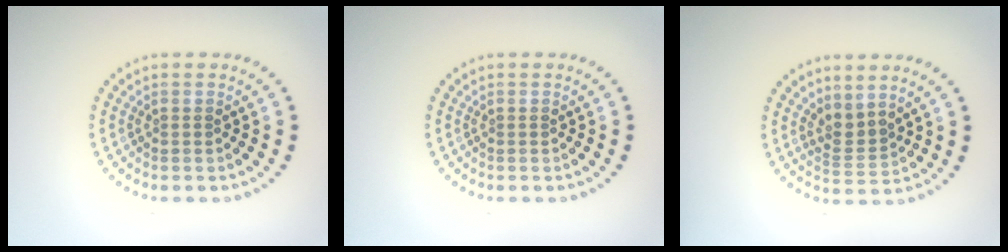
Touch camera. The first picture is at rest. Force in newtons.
{"total": 0.0}
{"total": 2.3, "press": 1.5, "slide": 1.7}